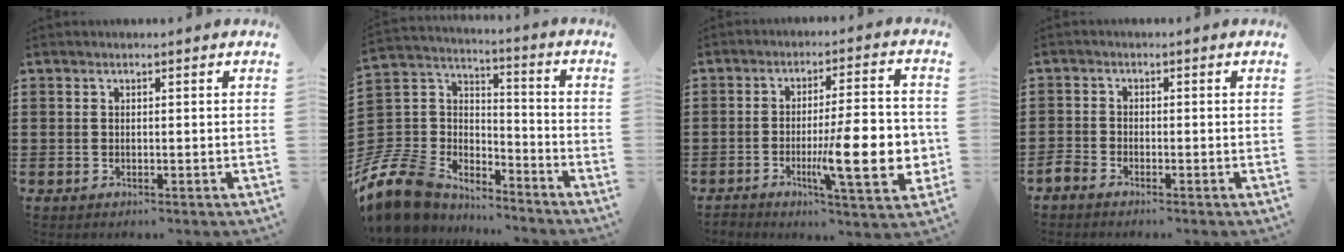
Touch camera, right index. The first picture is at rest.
{"total": 11.0, "force": [-8.7, 6.2, 2.8], "torque": [-0.103, 0.016, -0.173]}
{"total": 13.6, "force": [-3.4, 2.9, 12.9], "torque": [-0.195, -0.013, -0.058]}
{"total": 1.7, "force": [-1.6, 0.6, 0.1], "torque": [-0.007, 0.004, -0.035]}